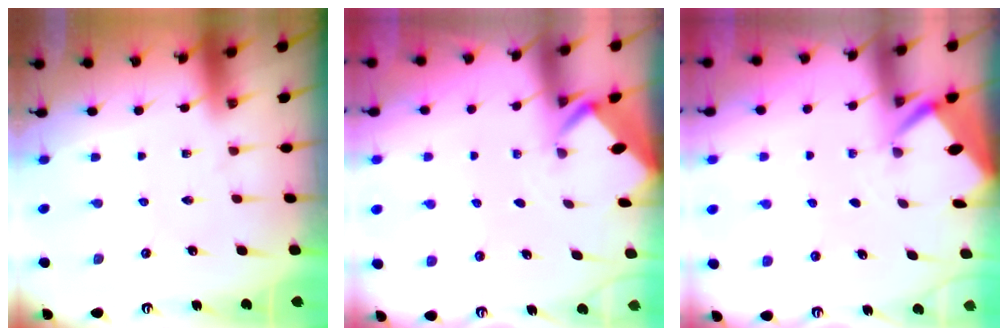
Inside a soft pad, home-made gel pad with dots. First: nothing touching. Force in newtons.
{"total": 2.1, "press": 2.1, "slide": 0.0}
{"total": 2.5, "press": 2.5, "slide": 0.3}